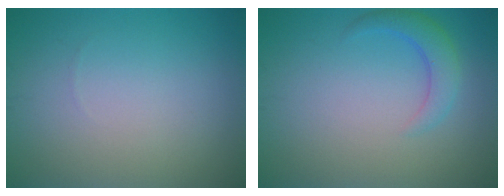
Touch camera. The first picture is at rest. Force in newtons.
{"total": 2.6, "press": 2.6, "slide": 0.2}